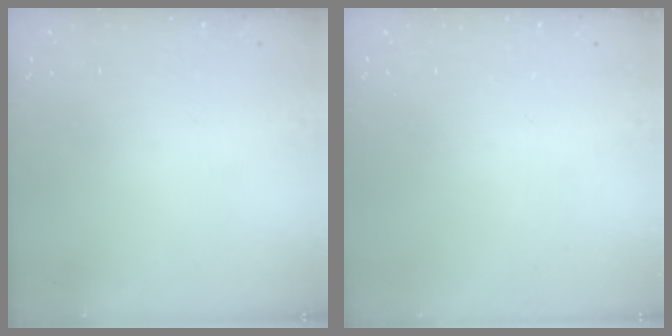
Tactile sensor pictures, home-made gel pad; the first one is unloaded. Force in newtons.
{"total": 0.0}